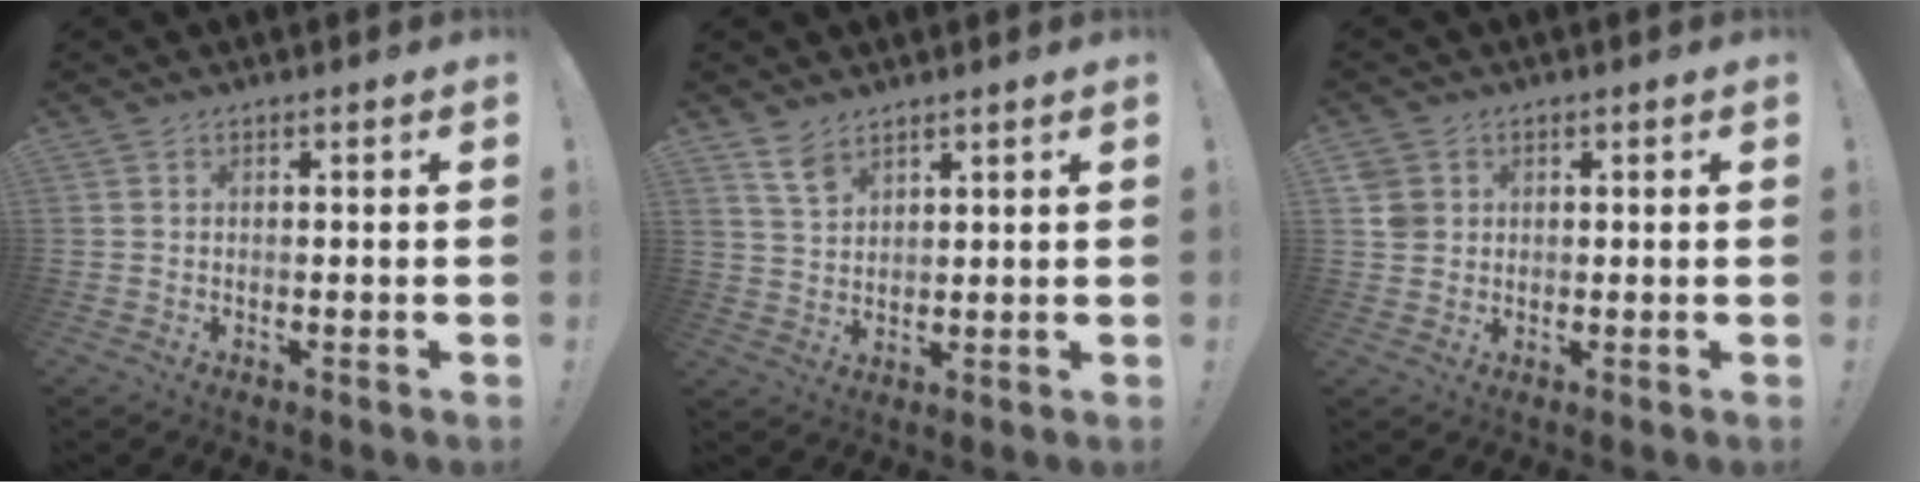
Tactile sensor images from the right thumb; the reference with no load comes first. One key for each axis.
{"total": 6.1, "fx": 4.5, "fy": 2.8, "fz": 2.8, "tx": -0.044, "ty": -0.025, "tz": 0.085}
{"total": 4.0, "fx": 1.2, "fy": 3.6, "fz": 1.1, "tx": -0.024, "ty": 0.002, "tz": 0.023}